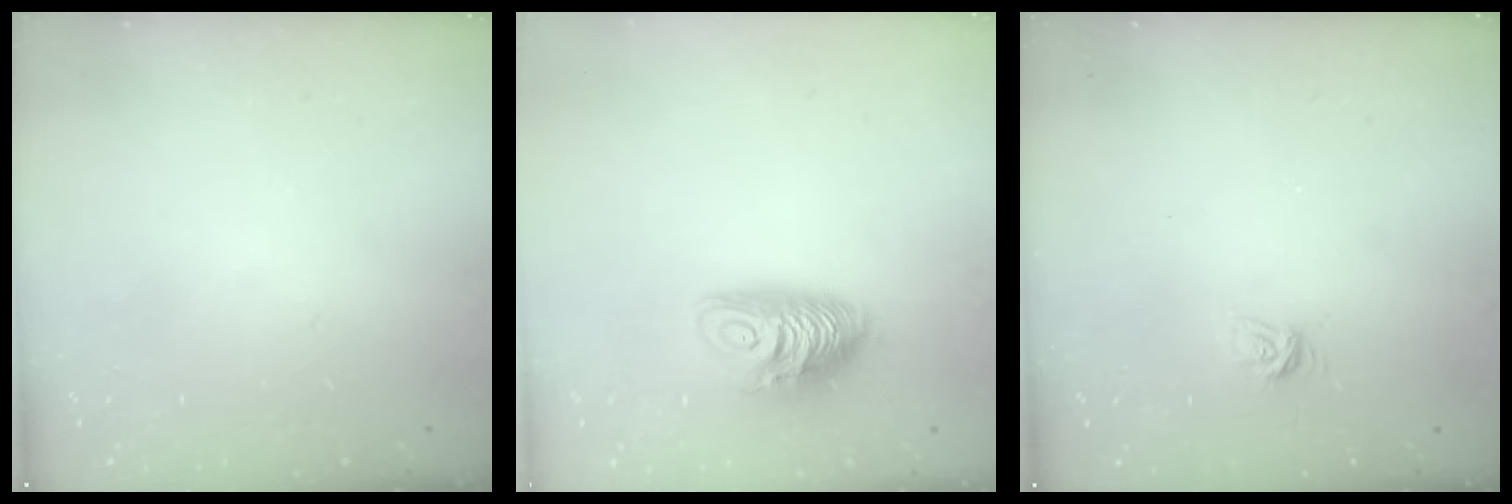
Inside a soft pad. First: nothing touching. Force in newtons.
{"total": 11.0, "press": 11.0, "slide": 0.8}
{"total": 4.5, "press": 4.5, "slide": 0.2}